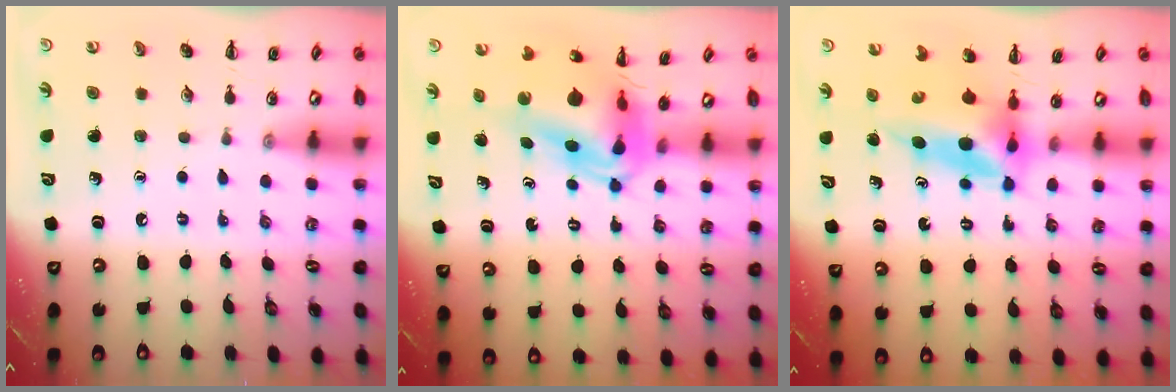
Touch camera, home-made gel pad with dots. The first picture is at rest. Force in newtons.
{"total": 7.9, "press": 7.5, "slide": 2.6}
{"total": 6.0, "press": 5.8, "slide": 1.6}